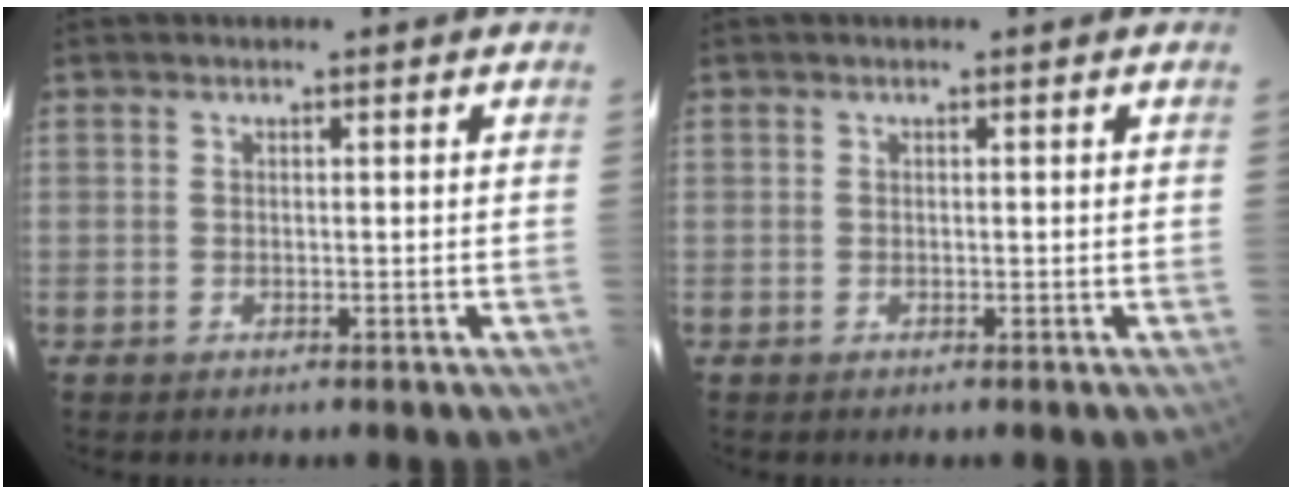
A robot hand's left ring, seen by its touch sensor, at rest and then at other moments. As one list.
[{"total": 0.0}]